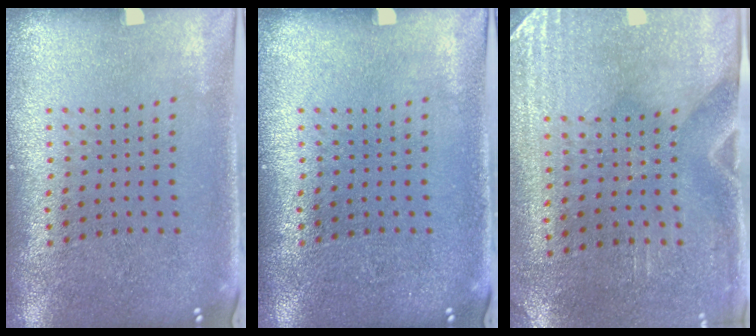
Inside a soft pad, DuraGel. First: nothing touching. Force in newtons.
{"total": 0.0}
{"total": 3.0, "press": 2.6, "slide": 1.5}